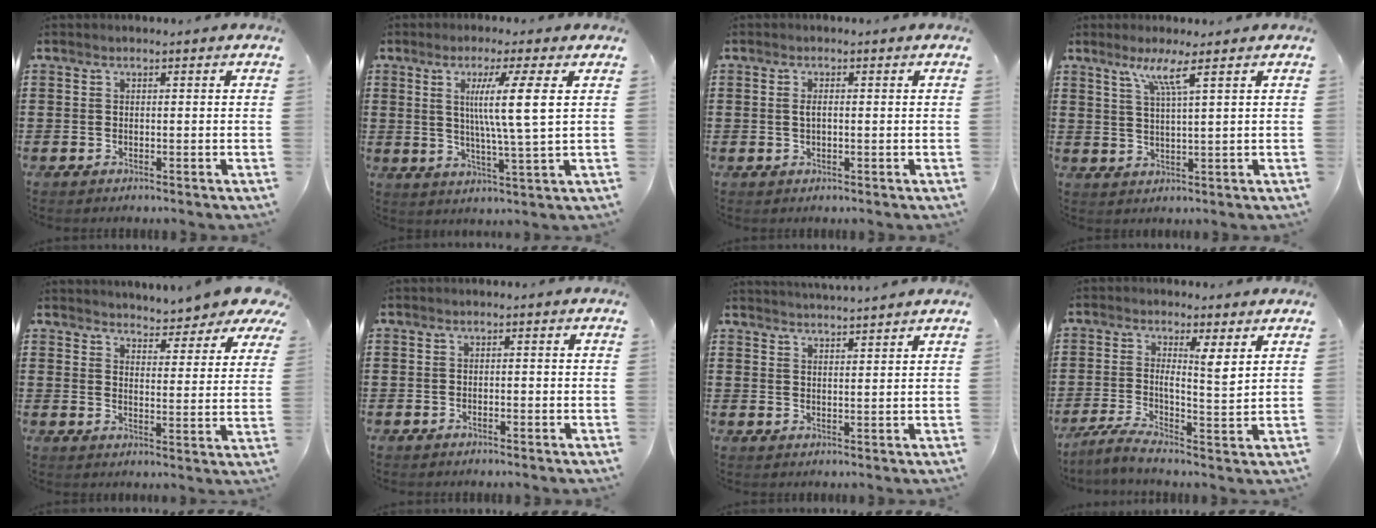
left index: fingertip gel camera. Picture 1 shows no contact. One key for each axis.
{"total": 8.5, "fx": 2.4, "fy": -0.3, "fz": 8.1, "tx": -0.151, "ty": -0.005, "tz": 0.031}
{"total": 1.4, "fx": 0.0, "fy": 0.5, "fz": 1.3, "tx": -0.025, "ty": 0.003, "tz": 0.000}
{"total": 4.5, "fx": 2.8, "fy": -0.4, "fz": 3.6, "tx": -0.081, "ty": 0.000, "tz": 0.046}
{"total": 4.8, "fx": 4.8, "fy": 0.2, "fz": 0.4, "tx": -0.020, "ty": -0.040, "tz": 0.081}
{"total": 0.8, "fx": -0.7, "fy": 0.3, "fz": 0.3, "tx": -0.010, "ty": -0.002, "tz": -0.013}
{"total": 2.7, "fx": 2.6, "fy": -0.5, "fz": -0.1, "tx": -0.006, "ty": -0.013, "tz": 0.048}
{"total": 4.4, "fx": 2.0, "fy": 0.1, "fz": 4.0, "tx": -0.073, "ty": -0.023, "tz": 0.026}